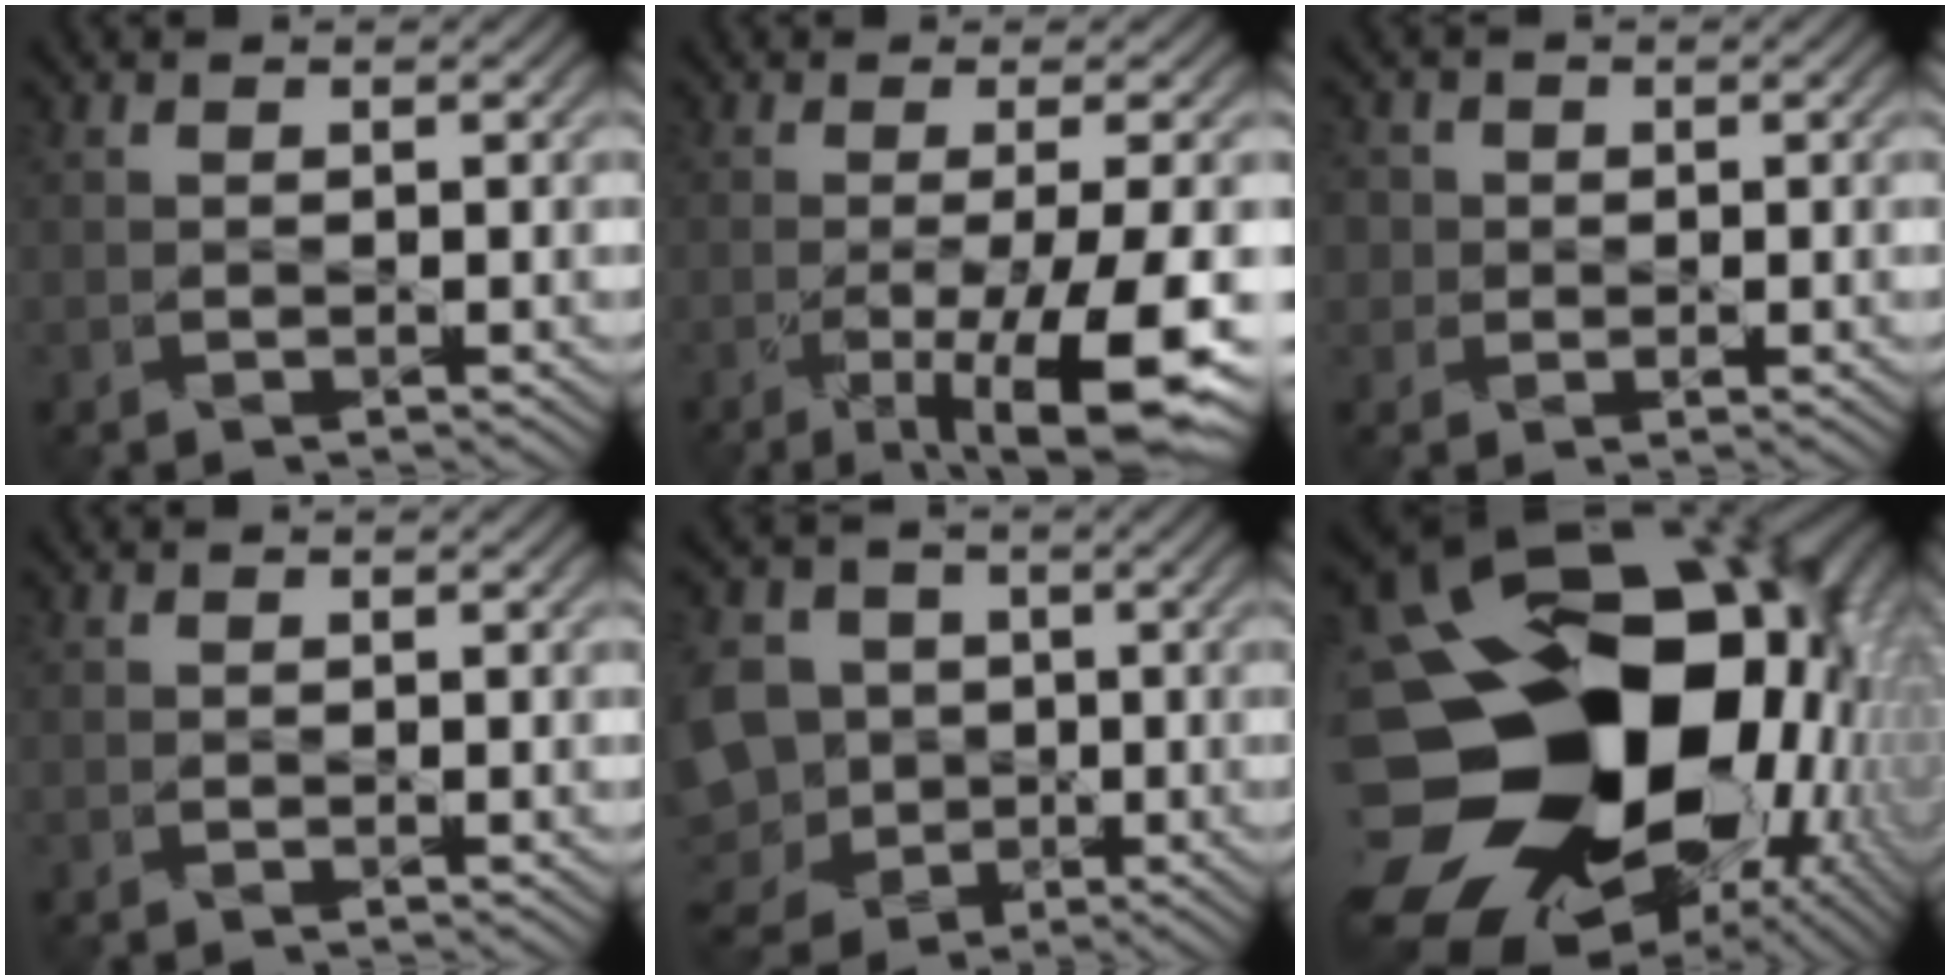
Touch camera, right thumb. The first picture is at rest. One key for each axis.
{"total": 11.1, "fx": -5.0, "fy": 1.8, "fz": 9.7, "tx": -0.161, "ty": -0.016, "tz": -0.069}
{"total": 3.3, "fx": 1.0, "fy": 2.9, "fz": 1.0, "tx": -0.027, "ty": 0.008, "tz": 0.005}
{"total": 0.0}
{"total": 12.6, "fx": -1.1, "fy": 11.0, "fz": 6.1, "tx": -0.204, "ty": -0.015, "tz": -0.034}
{"total": 23.1, "fx": -5.7, "fy": 17.2, "fz": 14.4, "tx": -0.295, "ty": -0.055, "tz": -0.094}